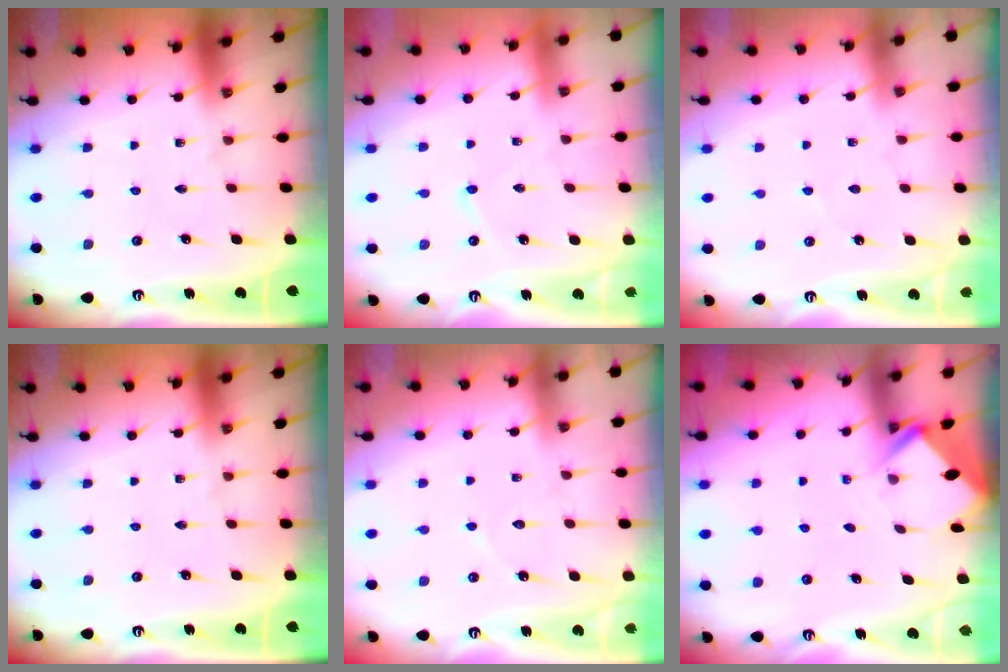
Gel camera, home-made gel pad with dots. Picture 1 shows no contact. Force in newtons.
{"total": 2.9, "press": 2.9, "slide": 0.2}
{"total": 2.4, "press": 2.4, "slide": 0.3}
{"total": 0.0}
{"total": 5.7, "press": 5.7, "slide": 0.7}
{"total": 2.6, "press": 2.6, "slide": 0.2}